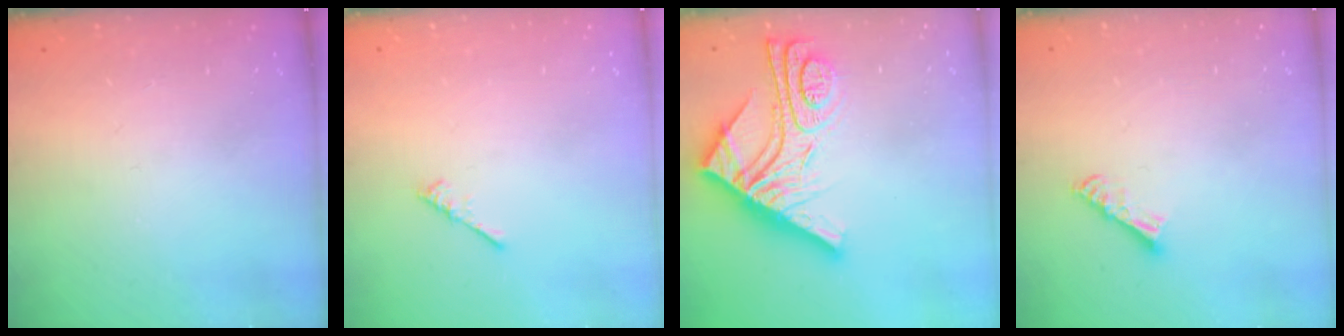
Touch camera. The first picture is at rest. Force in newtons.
{"total": 0.0}
{"total": 21.9, "press": 21.8, "slide": 2.1}
{"total": 5.4, "press": 5.4, "slide": 0.2}